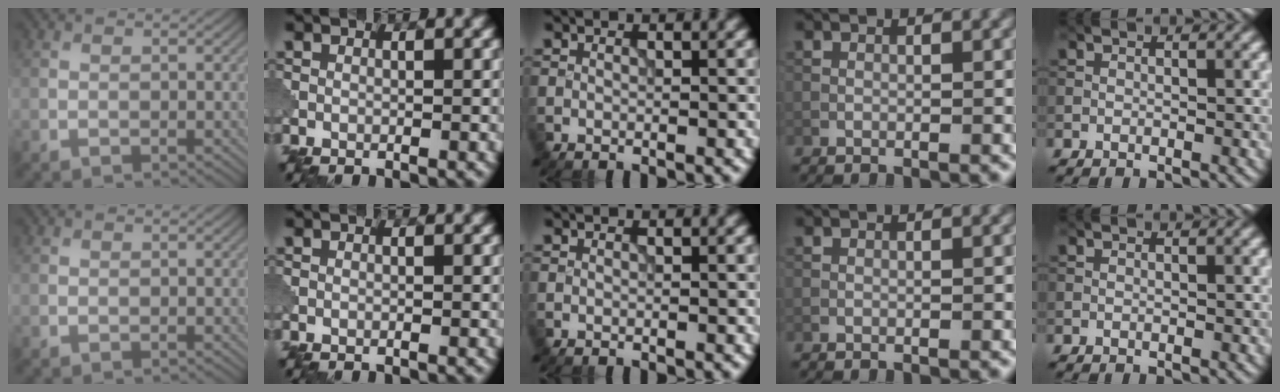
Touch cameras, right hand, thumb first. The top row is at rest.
{}